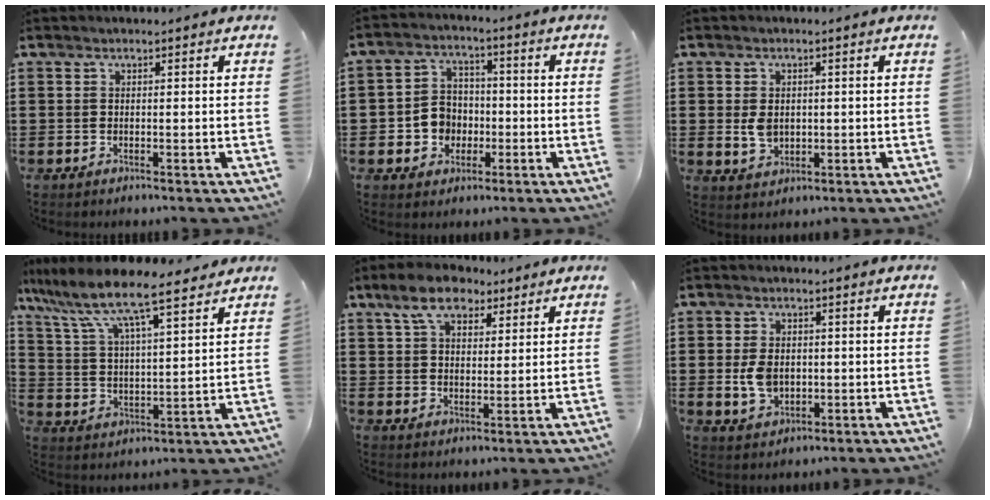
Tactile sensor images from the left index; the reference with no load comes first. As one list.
[{"total": 5.8, "force": [-1.3, 5.3, 2.1], "torque": [-0.060, 0.014, -0.025]}, {"total": 3.5, "force": [0.3, 2.5, 2.5], "torque": [-0.052, 0.001, 0.001]}, {"total": 9.2, "force": [7.6, 1.3, 5.0], "torque": [-0.126, -0.035, 0.127]}, {"total": 7.5, "force": [5.2, 3.8, 3.8], "torque": [-0.087, 0.005, 0.095]}, {"total": 5.0, "force": [-0.1, 3.6, 3.5], "torque": [-0.087, 0.005, -0.005]}]